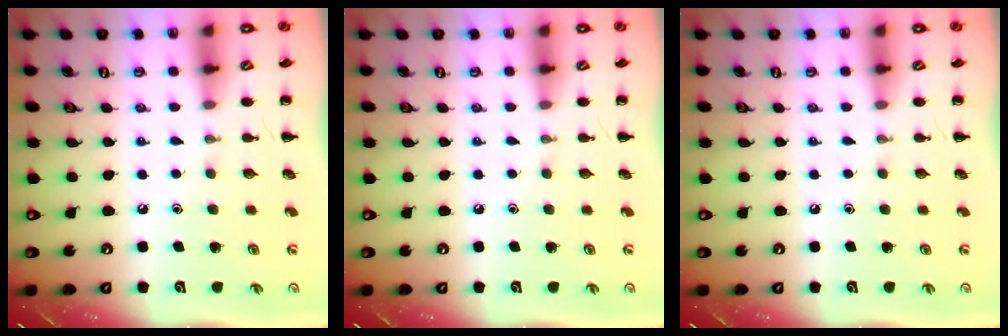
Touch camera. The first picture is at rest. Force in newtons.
{"total": 0.0}
{"total": 0.0}